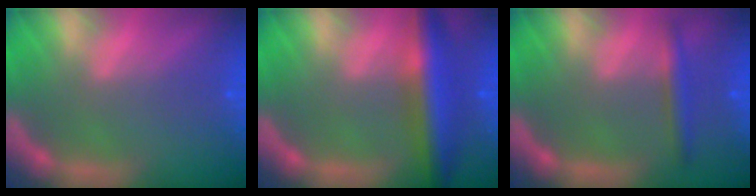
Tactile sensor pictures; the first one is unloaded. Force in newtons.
{"total": 7.0}
{"total": 2.4}